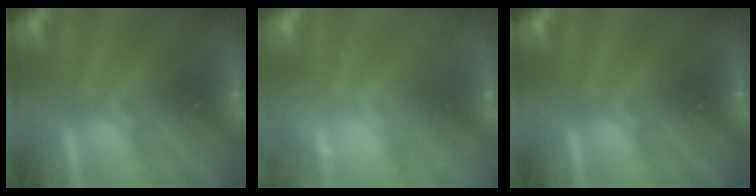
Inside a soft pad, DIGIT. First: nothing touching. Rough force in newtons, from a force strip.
{"total": 2.3}
{"total": 0.0}